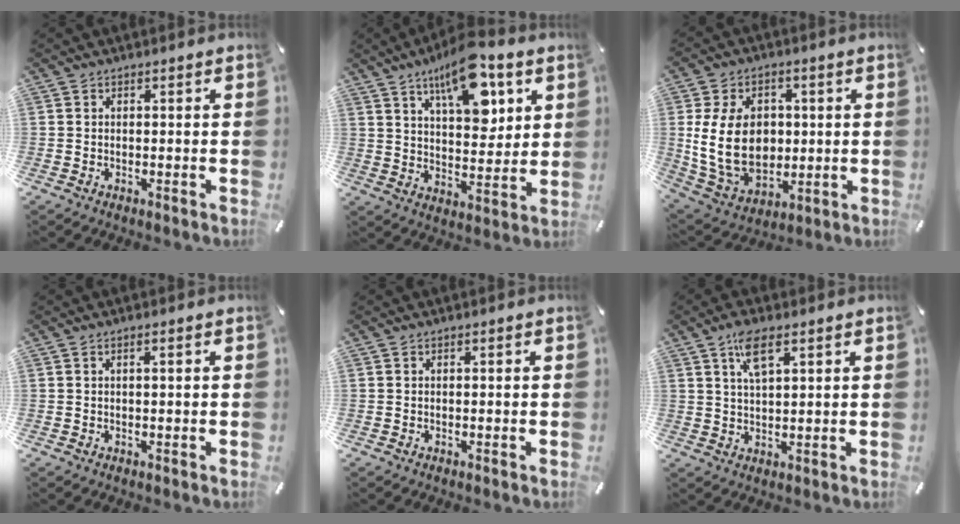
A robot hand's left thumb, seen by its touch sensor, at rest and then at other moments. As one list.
[{"total": 14.8, "force": [8.6, 6.9, 10.0], "torque": [-0.146, -0.039, 0.145]}, {"total": 15.8, "force": [1.0, 11.6, 10.6], "torque": [-0.226, 0.002, 0.018]}, {"total": 0.9, "force": [0.2, 0.1, 0.9], "torque": [-0.016, 0.000, 0.004]}, {"total": 0.0}, {"total": 6.3, "force": [3.5, 2.3, 4.7], "torque": [-0.094, 0.002, 0.060]}]